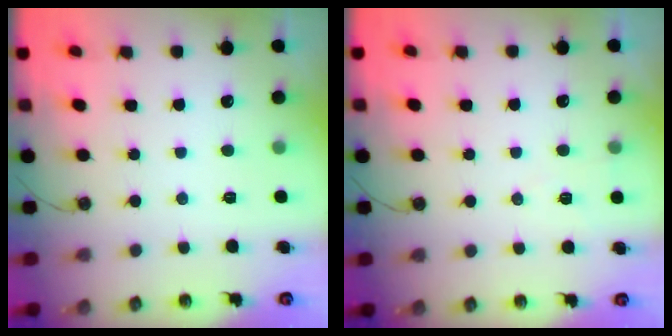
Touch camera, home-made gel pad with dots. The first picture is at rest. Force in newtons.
{"total": 6.5, "press": 4.9, "slide": 4.2}